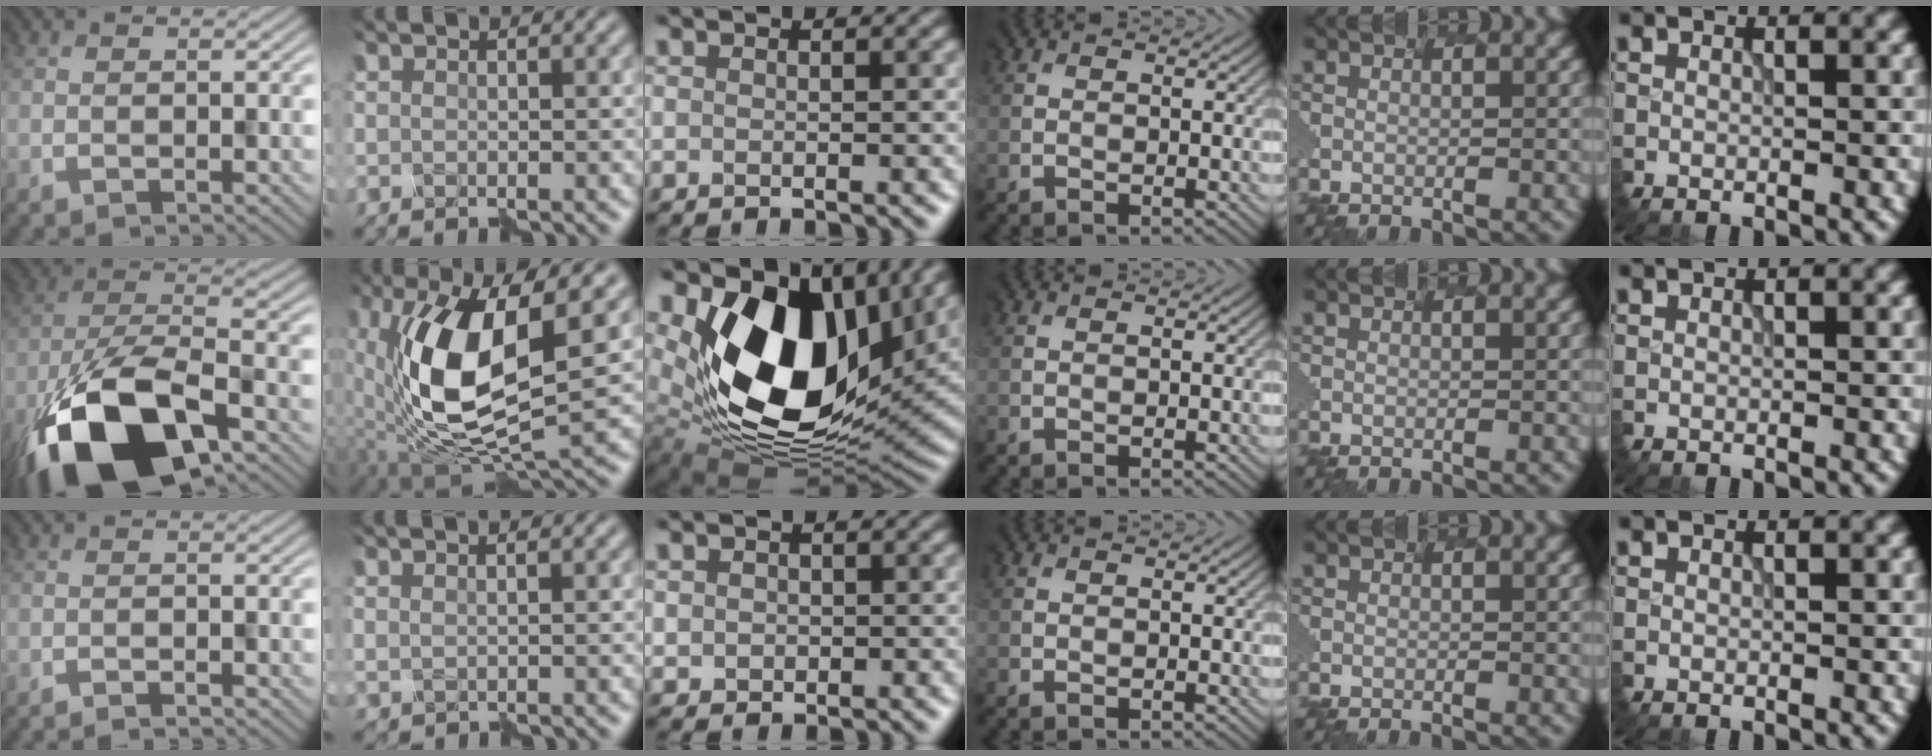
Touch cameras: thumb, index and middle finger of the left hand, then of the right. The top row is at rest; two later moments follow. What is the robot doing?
{"motion": "assemble", "object": "markers"}